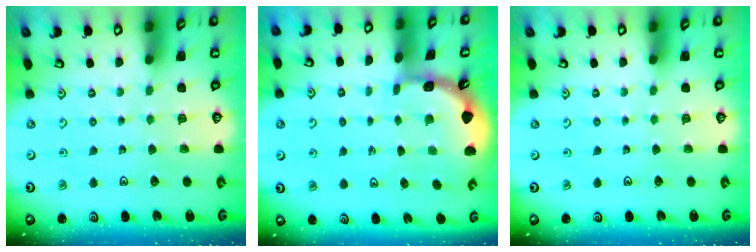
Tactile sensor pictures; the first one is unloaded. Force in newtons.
{"total": 1.6, "press": 1.6, "slide": 0.1}
{"total": 0.0}